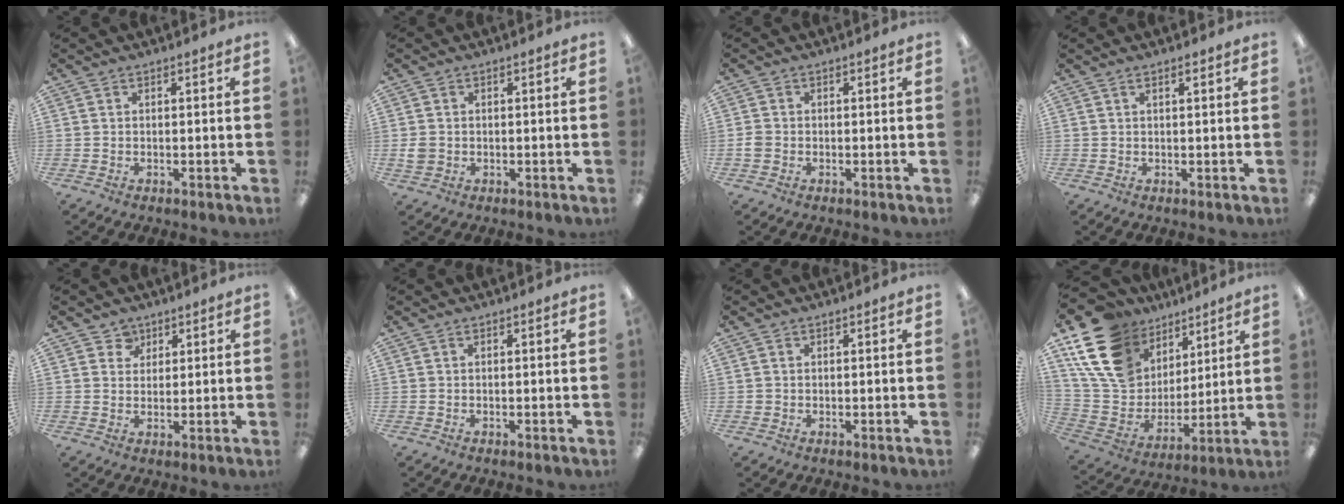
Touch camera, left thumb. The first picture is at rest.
{"total": 2.5, "force": [-0.1, 2.3, 1.0], "torque": [-0.009, 0.002, -0.003]}
{"total": 2.0, "force": [-0.5, 1.7, 0.9], "torque": [-0.014, 0.004, -0.009]}
{"total": 1.3, "force": [0.9, 0.3, 0.8], "torque": [-0.017, 0.002, 0.016]}
{"total": 3.5, "force": [2.2, 2.7, 0.0], "torque": [0.003, -0.004, 0.038]}
{"total": 0.0}
{"total": 0.8, "force": [0.2, 0.8, 0.0], "torque": [0.000, 0.005, 0.002]}
{"total": 20.3, "force": [11.4, 14.1, 9.2], "torque": [-0.190, -0.050, 0.216]}